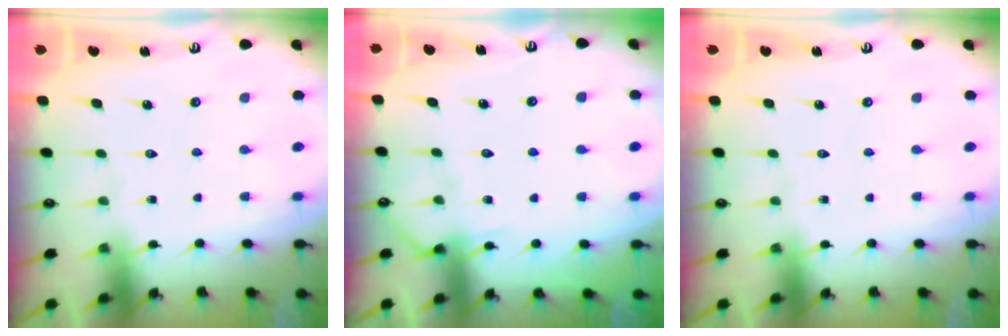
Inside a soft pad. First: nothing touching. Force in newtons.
{"total": 4.4, "press": 4.3, "slide": 0.6}
{"total": 0.0}